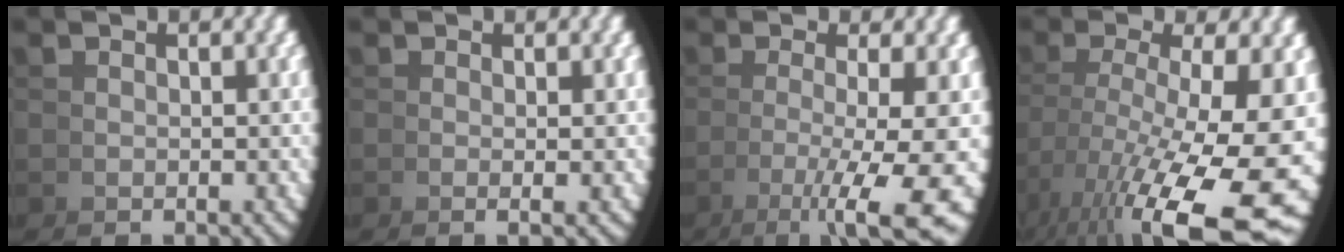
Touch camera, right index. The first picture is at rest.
{"total": 0.8, "force": [-0.1, -0.1, 0.8], "torque": [-0.023, -0.004, 0.000]}
{"total": 7.7, "force": [-2.0, 2.2, 7.1], "torque": [-0.101, -0.018, -0.017]}
{"total": 12.5, "force": [-3.5, 6.1, 10.4], "torque": [-0.150, -0.054, -0.017]}